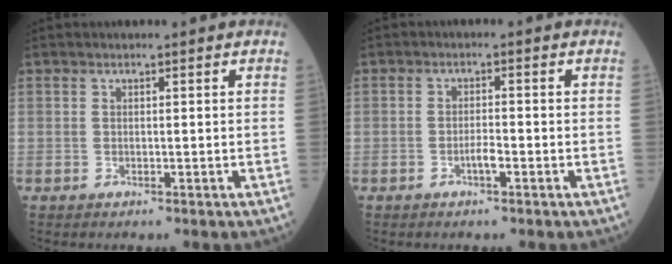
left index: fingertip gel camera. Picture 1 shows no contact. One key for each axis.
{"total": 2.0, "fx": -1.0, "fy": 0.3, "fz": 1.7, "tx": -0.030, "ty": 0.002, "tz": -0.018}